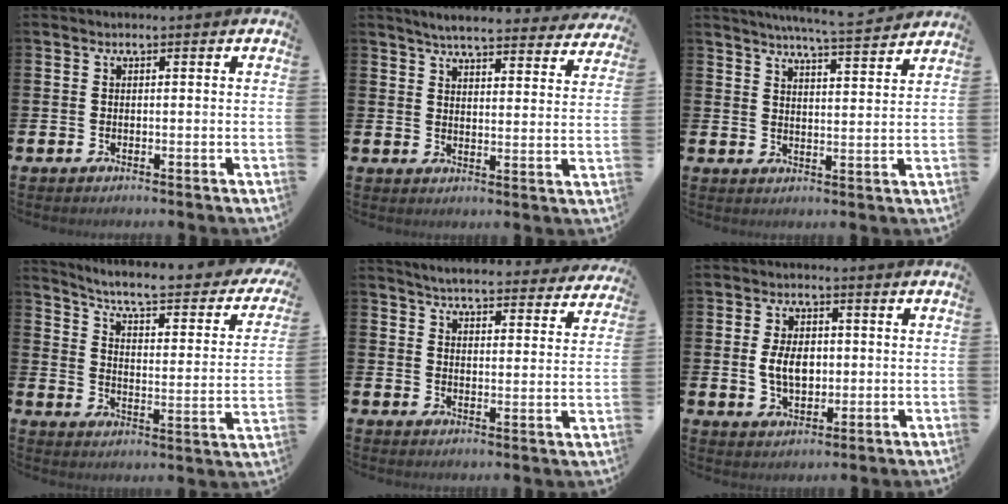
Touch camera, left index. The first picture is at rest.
{"total": 5.2, "force": [5.0, 0.4, 1.4], "torque": [-0.033, -0.034, 0.083]}
{"total": 6.2, "force": [6.0, -0.8, 1.5], "torque": [-0.033, -0.040, 0.102]}
{"total": 5.7, "force": [4.7, 1.2, 2.9], "torque": [-0.075, -0.041, 0.068]}
{"total": 5.1, "force": [5.0, 0.5, 0.7], "torque": [-0.030, -0.036, 0.086]}
{"total": 5.3, "force": [0.4, 3.3, 4.1], "torque": [-0.061, 0.004, 0.001]}